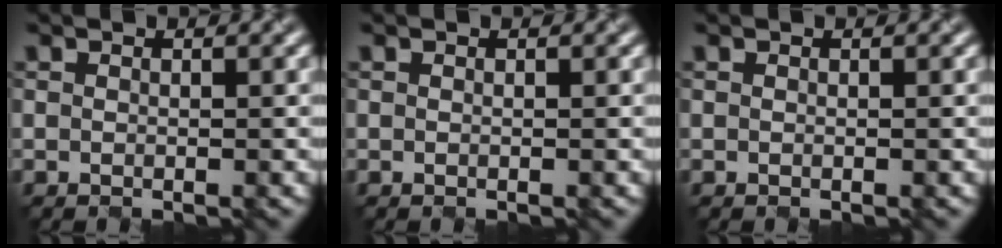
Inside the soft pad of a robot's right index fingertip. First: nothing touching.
{"total": 0.0}
{"total": 0.0}